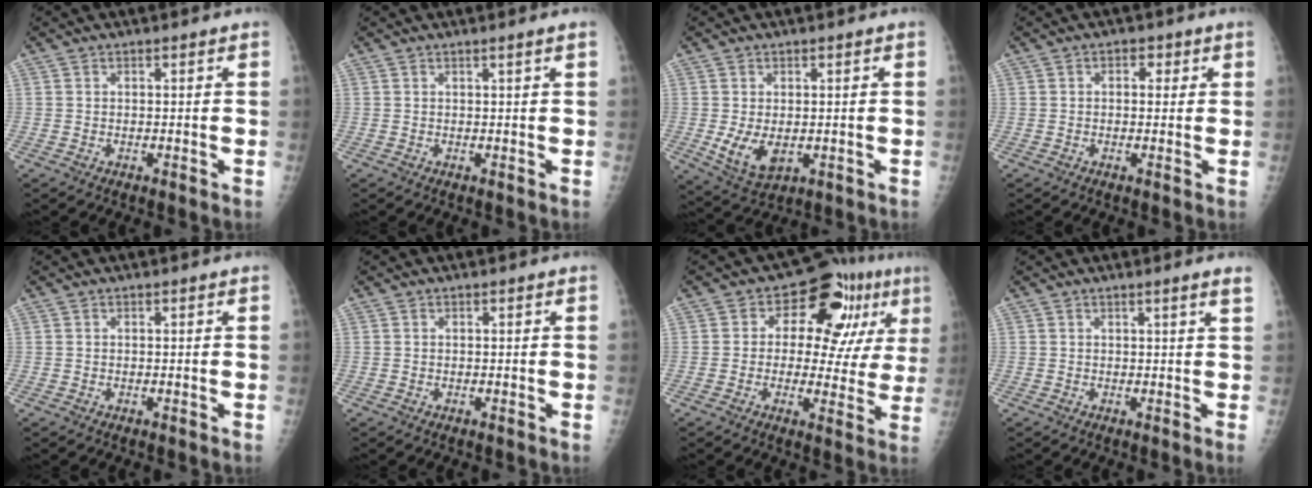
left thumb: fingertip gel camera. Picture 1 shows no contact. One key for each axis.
{"total": 1.0, "fx": 0.5, "fy": -0.4, "fz": 0.8, "tx": -0.022, "ty": -0.004, "tz": 0.012}
{"total": 6.7, "fx": -0.8, "fy": 4.2, "fz": 5.1, "tx": -0.082, "ty": -0.017, "tz": -0.001}
{"total": 2.5, "fx": 0.8, "fy": 1.8, "fz": 1.6, "tx": -0.003, "ty": 0.003, "tz": 0.006}
{"total": 0.0}
{"total": 0.0}
{"total": 15.0, "fx": 5.1, "fy": 8.6, "fz": 11.2, "tx": -0.094, "ty": 0.008, "tz": 0.061}
{"total": 2.8, "fx": 1.2, "fy": -1.2, "fz": 2.2, "tx": -0.038, "ty": -0.006, "tz": 0.016}